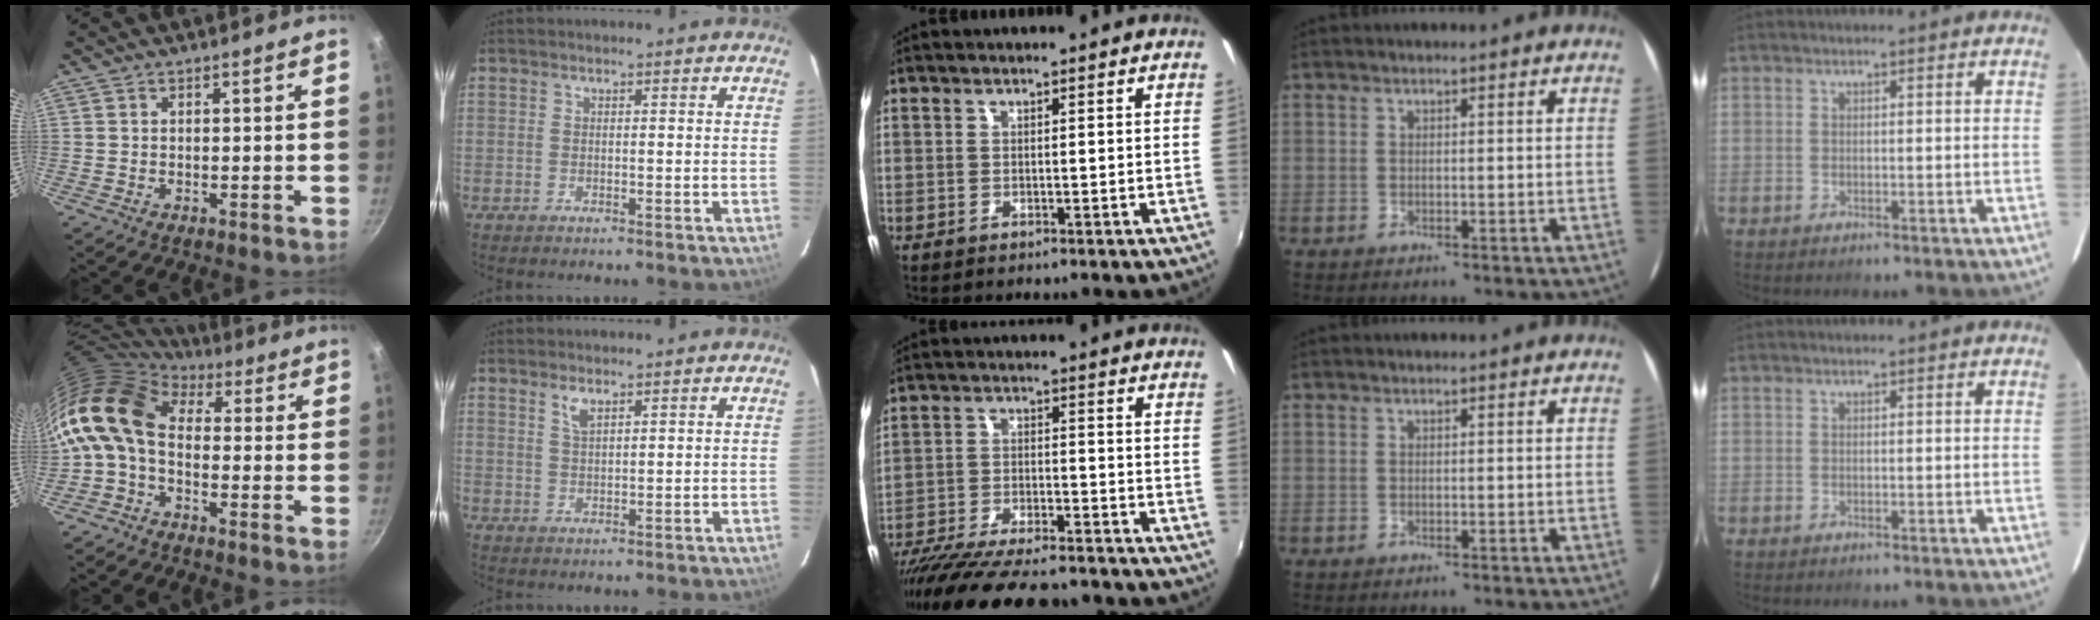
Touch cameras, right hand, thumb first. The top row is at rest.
{"thumb": {"total": 12.5, "force": [0.7, 8.2, 9.4], "torque": [-0.175, 0.024, -0.009]}, "index": {"total": 2.5, "force": [1.6, 0.9, 1.8], "torque": [-0.033, 0.002, 0.032]}, "middle": {"total": 21.3, "force": [-18.3, 4.5, 10.0], "torque": [-0.195, -0.044, -0.284]}}